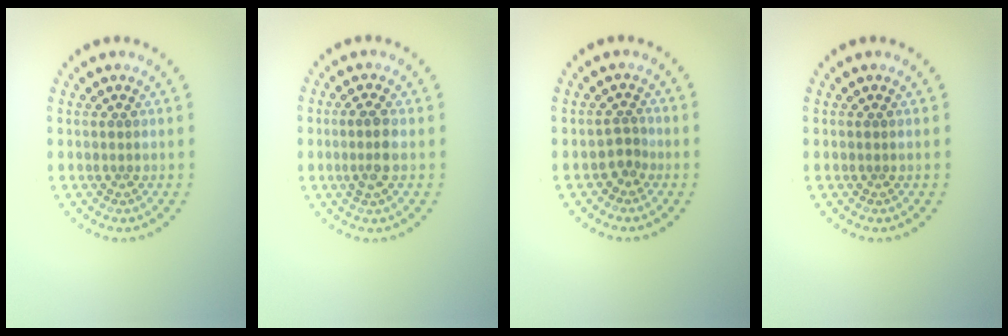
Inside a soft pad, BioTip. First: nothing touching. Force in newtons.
{"total": 2.1, "press": 1.9, "slide": 1.0}
{"total": 1.4, "press": 1.1, "slide": 0.9}
{"total": 0.0}